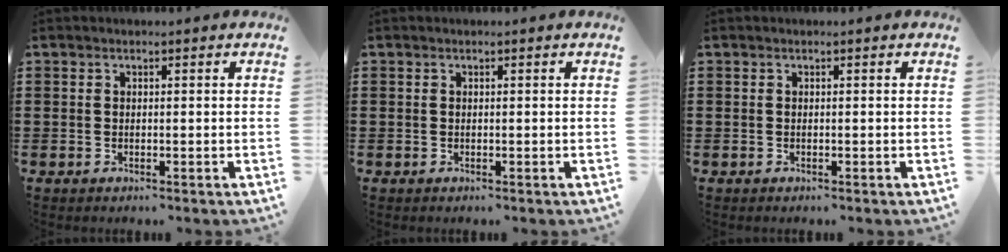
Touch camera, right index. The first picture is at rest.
{"total": 0.0}
{"total": 0.0}